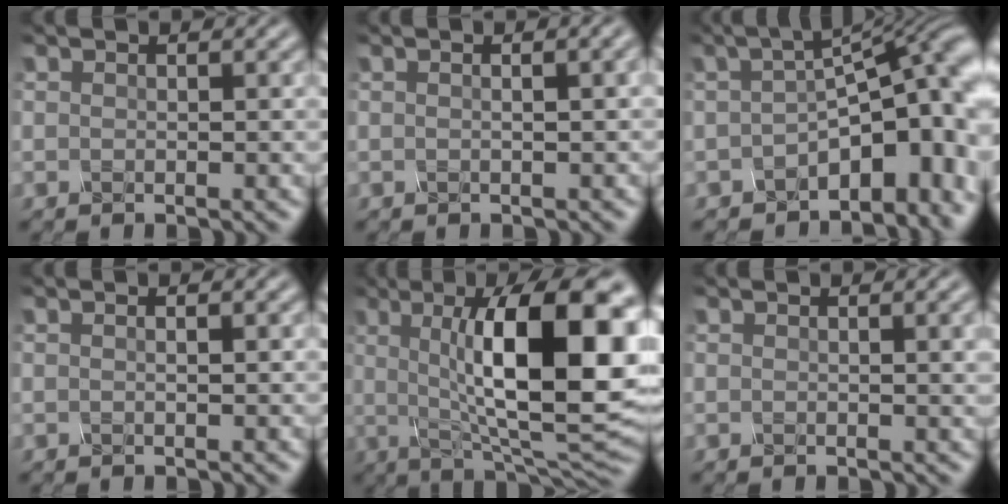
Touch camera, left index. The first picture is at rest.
{"total": 3.1, "force": [0.7, 1.4, 2.7], "torque": [-0.016, 0.014, -0.006]}
{"total": 13.3, "force": [-3.1, 6.3, 11.2], "torque": [-0.128, 0.002, -0.040]}
{"total": 0.6, "force": [0.1, 0.1, 0.6], "torque": [-0.011, 0.002, -0.001]}
{"total": 15.4, "force": [2.0, 4.8, 14.5], "torque": [-0.190, 0.004, 0.025]}
{"total": 2.2, "force": [0.5, 0.6, 2.0], "torque": [-0.018, 0.005, 0.004]}